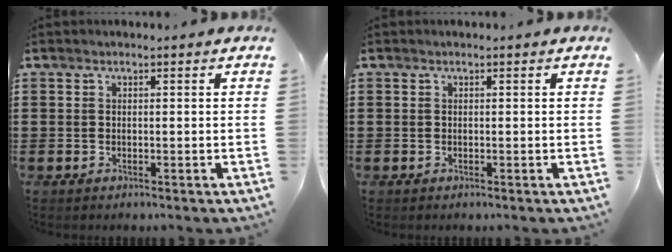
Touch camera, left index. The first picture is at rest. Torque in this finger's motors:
{"motor_torque": [-0.01, 0.01, 0.00, -0.01]}